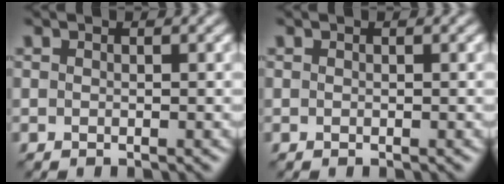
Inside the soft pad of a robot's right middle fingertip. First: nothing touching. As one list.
[{"total": 0.0}]